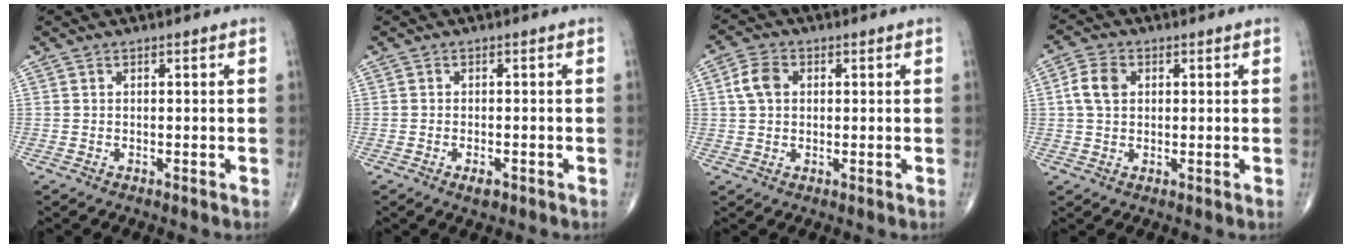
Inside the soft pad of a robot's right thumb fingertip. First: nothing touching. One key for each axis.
{"total": 2.1, "fx": -1.1, "fy": 0.8, "fz": 1.5, "tx": -0.025, "ty": 0.001, "tz": -0.017}
{"total": 4.9, "fx": 1.0, "fy": 3.6, "fz": 3.2, "tx": -0.061, "ty": 0.007, "tz": 0.015}
{"total": 5.0, "fx": 1.0, "fy": 3.6, "fz": 3.3, "tx": -0.065, "ty": 0.006, "tz": 0.015}